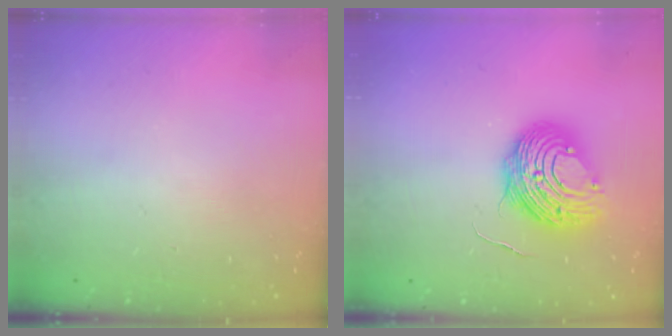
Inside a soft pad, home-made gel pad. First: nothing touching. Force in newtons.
{"total": 12.2, "press": 12.2, "slide": 1.4}